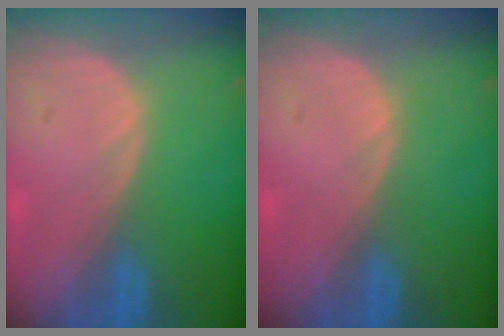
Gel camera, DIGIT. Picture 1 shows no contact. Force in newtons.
{"total": 0.0}